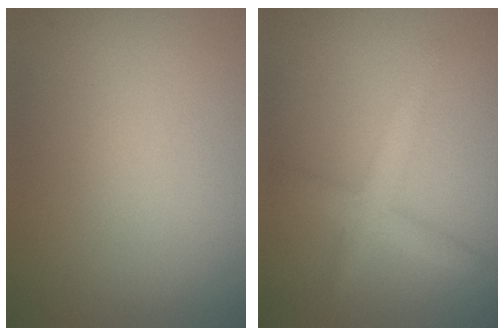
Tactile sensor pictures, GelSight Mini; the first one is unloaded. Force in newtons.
{"total": 2.9, "press": 2.9, "slide": 0.1}